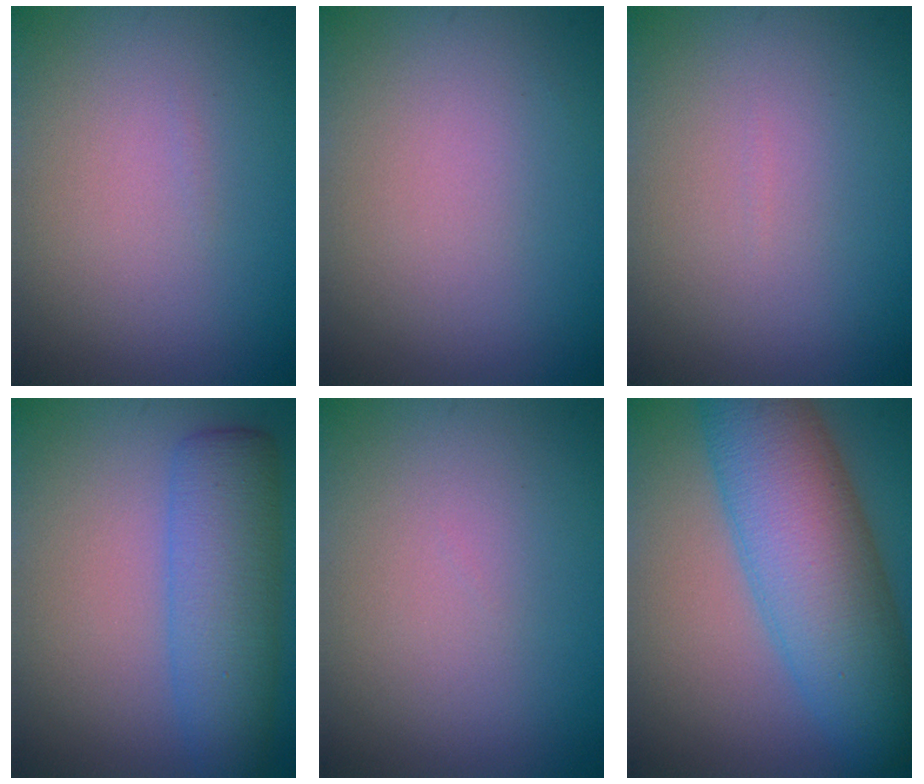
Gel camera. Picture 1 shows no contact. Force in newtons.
{"total": 0.0}
{"total": 0.0}
{"total": 6.0, "press": 6.0, "slide": 0.1}
{"total": 0.0}
{"total": 10.1, "press": 10.1, "slide": 0.1}